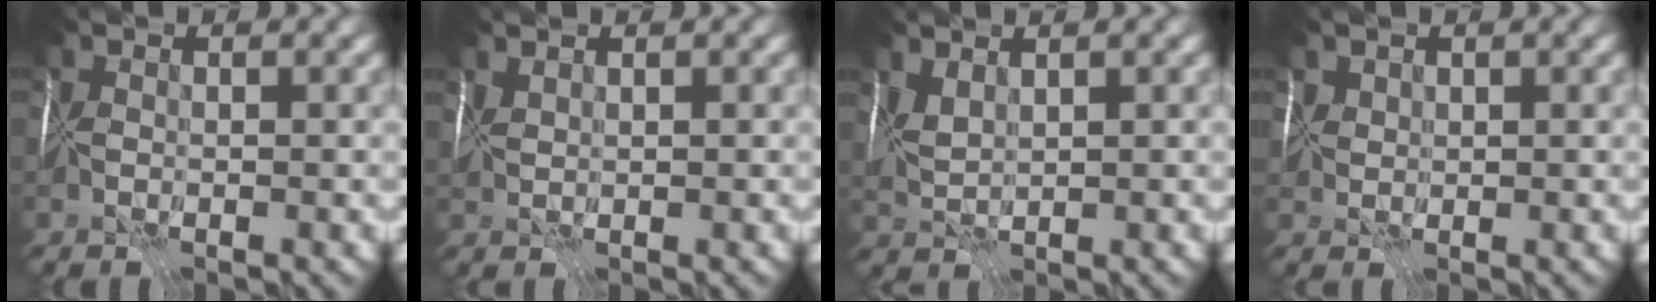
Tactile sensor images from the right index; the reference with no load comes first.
{"total": 1.1, "force": [0.9, 0.4, 0.5], "torque": [-0.017, 0.006, 0.022]}
{"total": 1.9, "force": [1.2, 0.8, 1.2], "torque": [-0.034, 0.005, 0.029]}
{"total": 1.5, "force": [0.9, 1.2, 0.3], "torque": [-0.006, 0.003, 0.022]}